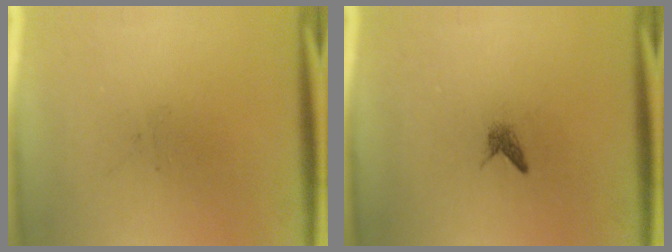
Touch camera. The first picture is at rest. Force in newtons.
{"total": 1.0}